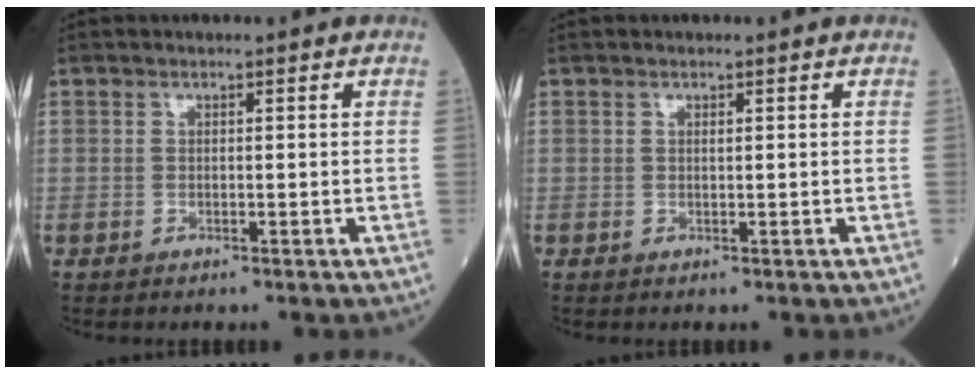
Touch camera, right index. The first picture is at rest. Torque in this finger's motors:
{"motor_torque": [0.13, 0.14, 0.04, 0.02]}